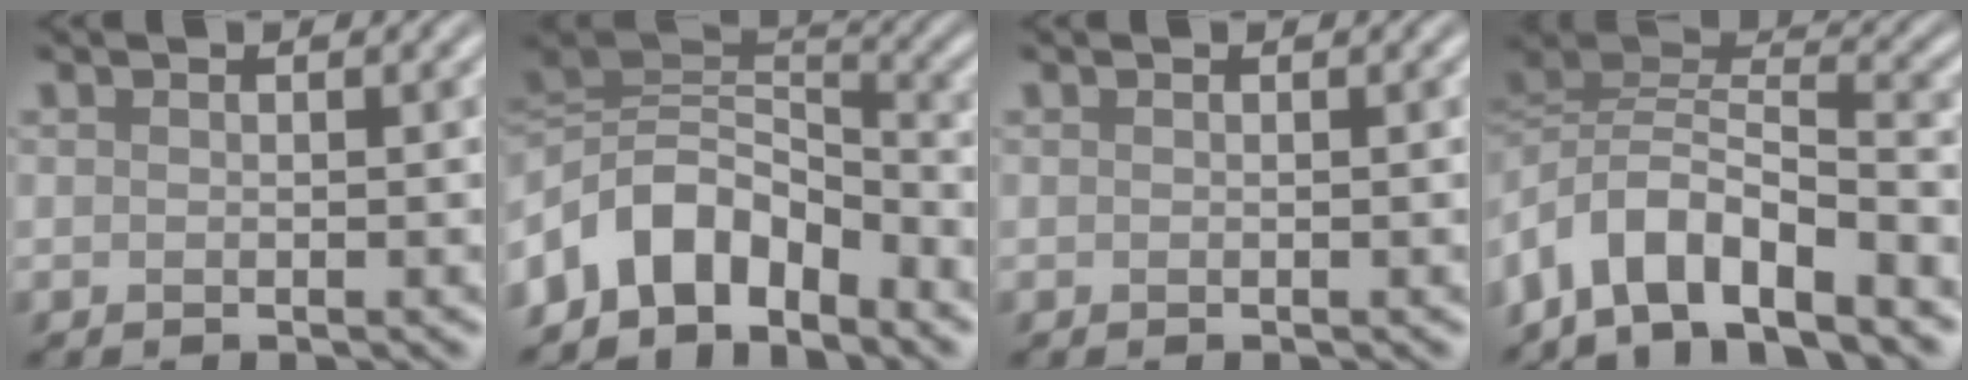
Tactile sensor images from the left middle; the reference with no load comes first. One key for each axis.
{"total": 8.4, "fx": -4.7, "fy": 4.9, "fz": 5.0, "tx": -0.076, "ty": 0.007, "tz": -0.098}
{"total": 0.0}
{"total": 7.9, "fx": -4.8, "fy": 2.9, "fz": 5.5, "tx": -0.087, "ty": 0.009, "tz": -0.100}